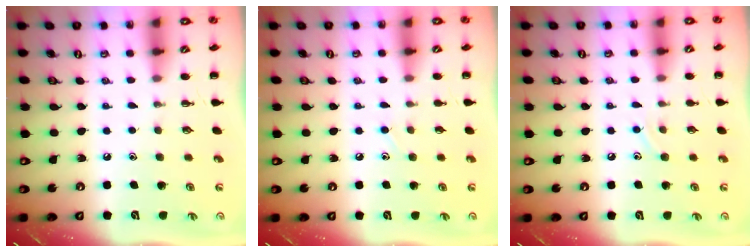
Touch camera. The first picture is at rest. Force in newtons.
{"total": 5.4, "press": 5.0, "slide": 1.9}
{"total": 6.8, "press": 6.6, "slide": 1.7}